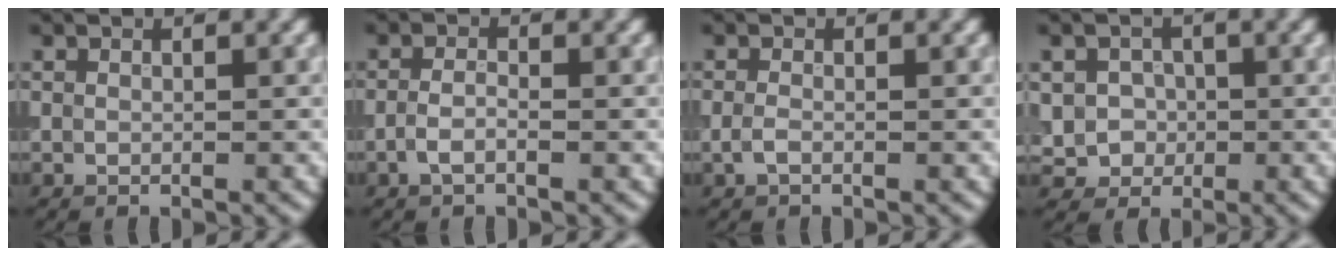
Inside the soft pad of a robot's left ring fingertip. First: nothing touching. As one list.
[{"total": 1.6, "force": [-0.8, 0.6, 1.3], "torque": [-0.032, 0.000, -0.022]}, {"total": 1.0, "force": [-0.5, 0.4, 0.7], "torque": [-0.022, 0.000, -0.014]}, {"total": 3.0, "force": [-0.2, 2.8, 1.0], "torque": [-0.014, -0.001, -0.010]}]